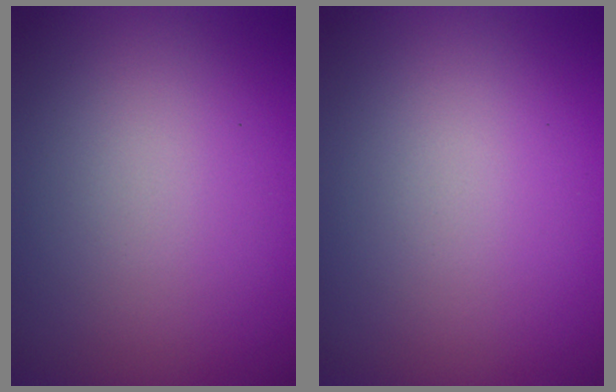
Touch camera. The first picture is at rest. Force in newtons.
{"total": 0.0}